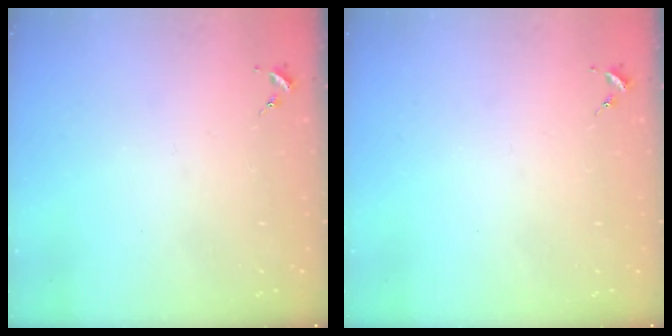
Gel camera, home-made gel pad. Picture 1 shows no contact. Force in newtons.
{"total": 0.0}